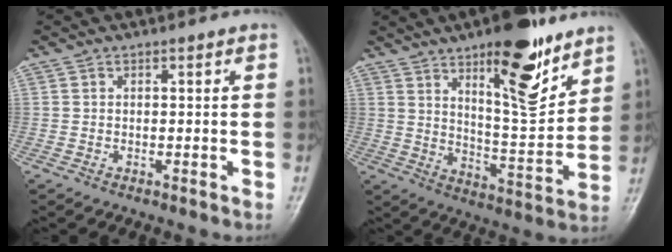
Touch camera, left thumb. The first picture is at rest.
{"total": 16.6, "force": [9.9, 5.4, 12.1], "torque": [-0.146, -0.066, 0.157]}